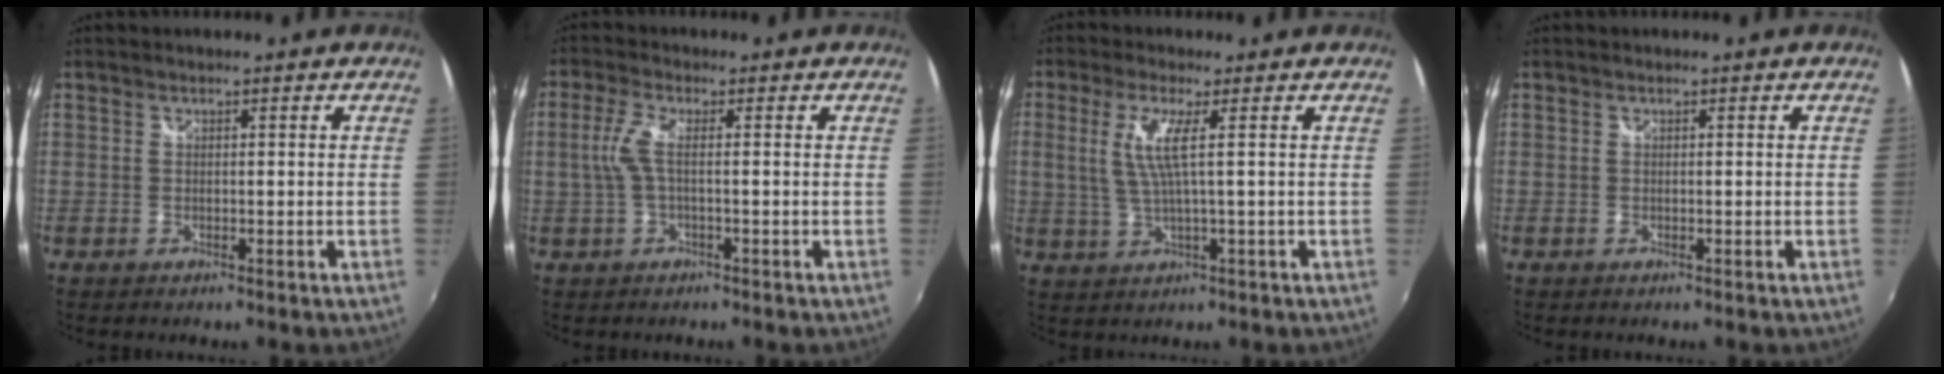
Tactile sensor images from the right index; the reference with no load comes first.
{"total": 4.1, "force": [-0.2, 0.5, 4.1], "torque": [-0.091, 0.003, 0.001]}
{"total": 5.5, "force": [0.9, -0.1, 5.5], "torque": [-0.116, -0.004, 0.023]}
{"total": 0.0}